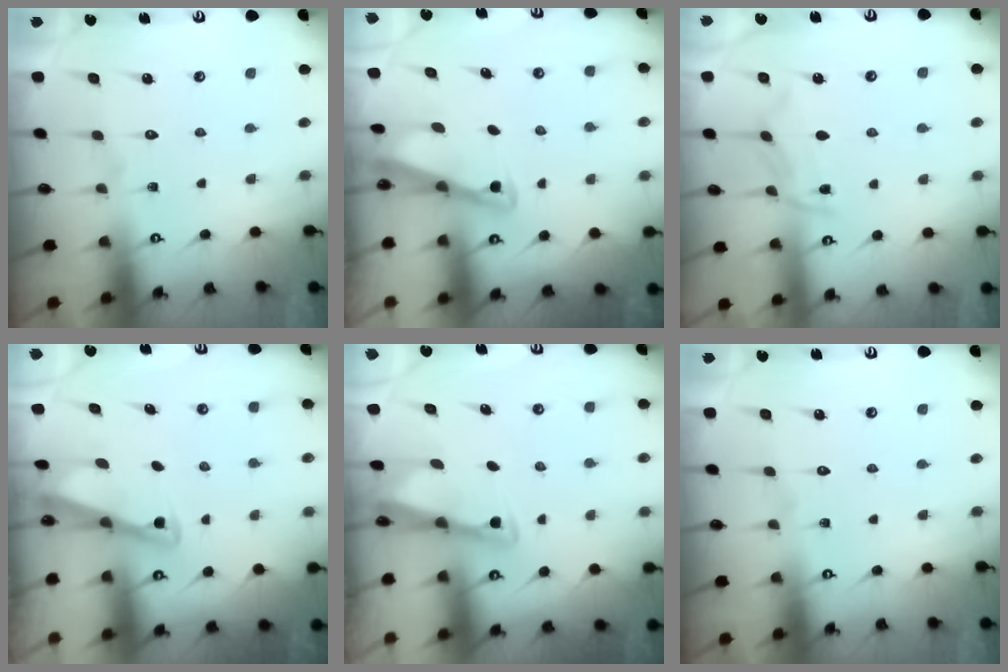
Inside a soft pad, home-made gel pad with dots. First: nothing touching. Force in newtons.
{"total": 2.8, "press": 2.8, "slide": 0.3}
{"total": 6.9, "press": 6.8, "slide": 0.9}
{"total": 2.8, "press": 2.8, "slide": 0.3}
{"total": 2.7, "press": 2.7, "slide": 0.2}
{"total": 0.0}